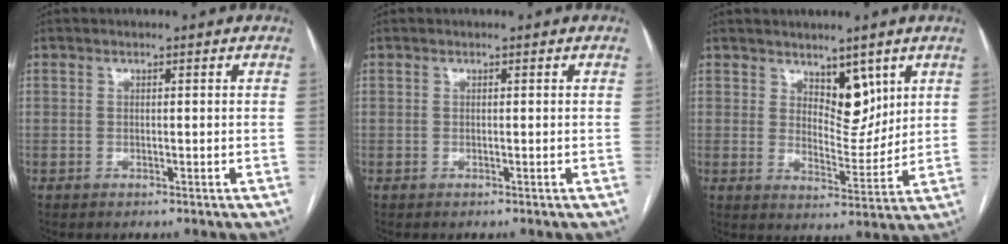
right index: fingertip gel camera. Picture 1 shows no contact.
{"total": 0.0}
{"total": 6.4, "force": [3.7, 3.1, 4.1], "torque": [-0.059, -0.009, 0.066]}